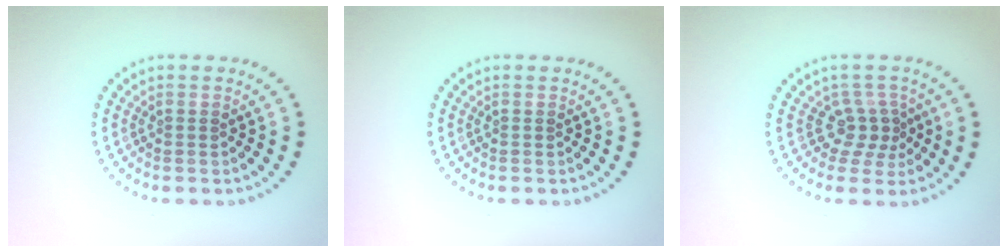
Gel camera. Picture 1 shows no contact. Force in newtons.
{"total": 0.0}
{"total": 2.5, "press": 1.8, "slide": 1.8}